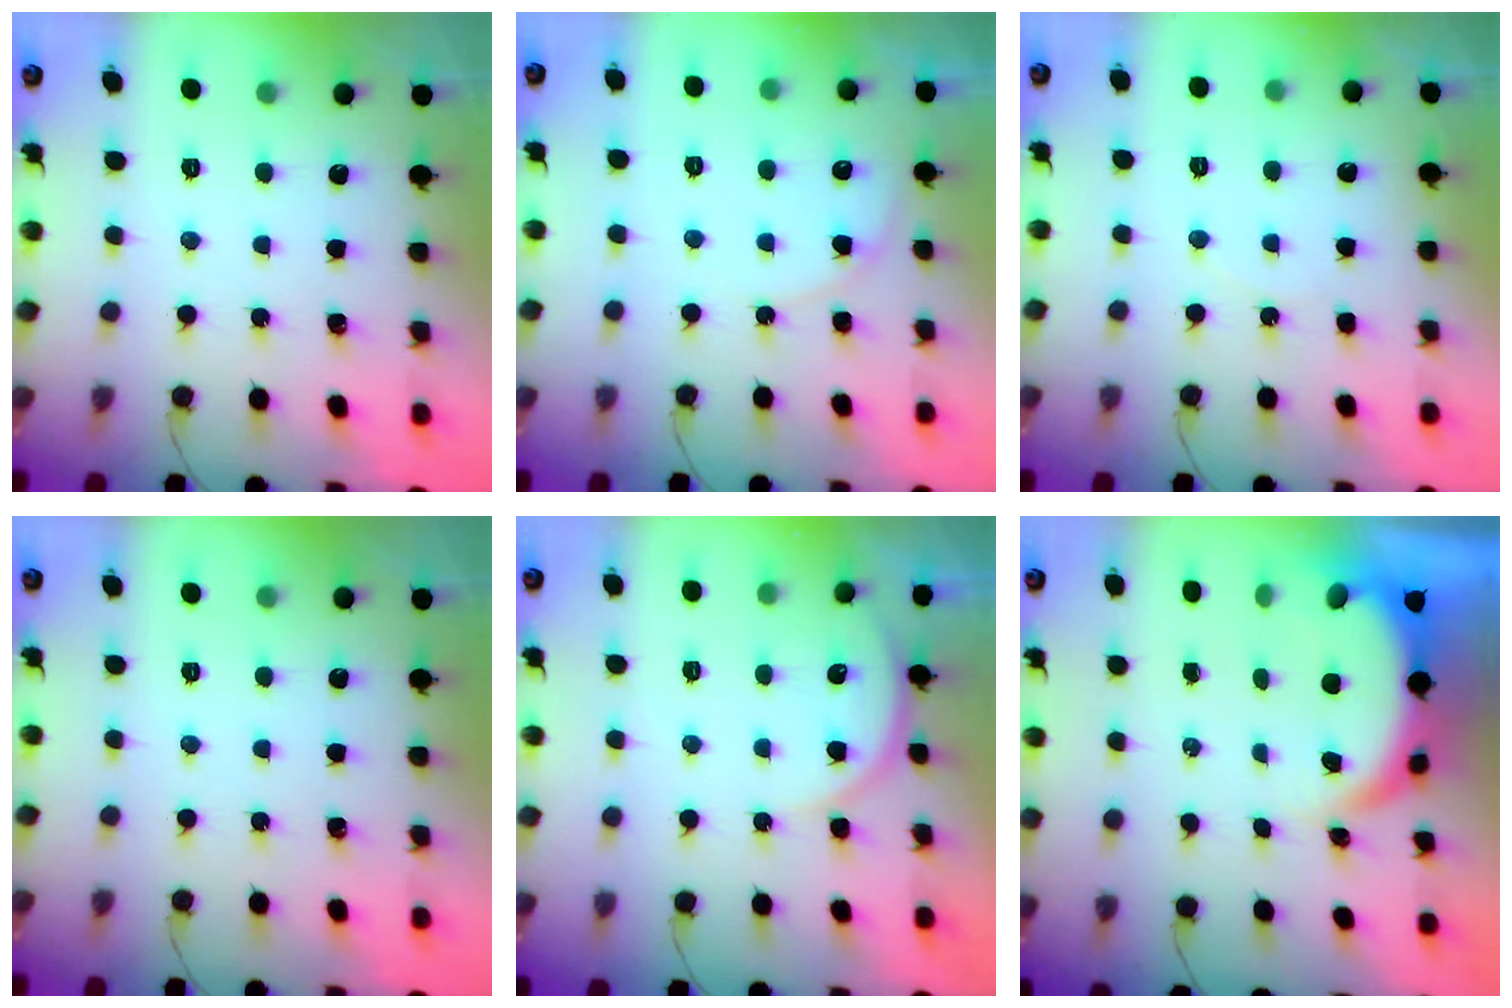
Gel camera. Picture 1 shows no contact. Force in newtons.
{"total": 5.4, "press": 5.4, "slide": 0.6}
{"total": 4.9, "press": 4.8, "slide": 0.4}
{"total": 0.0}
{"total": 5.8, "press": 5.8, "slide": 0.7}
{"total": 6.3, "press": 6.2, "slide": 0.9}